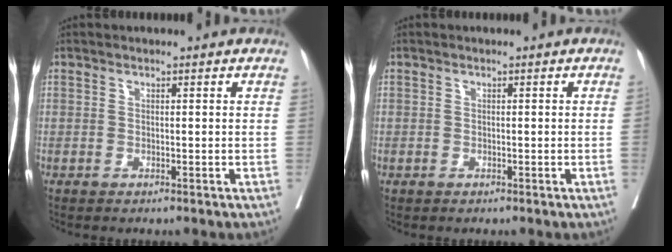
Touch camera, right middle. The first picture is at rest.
{"total": 0.0}